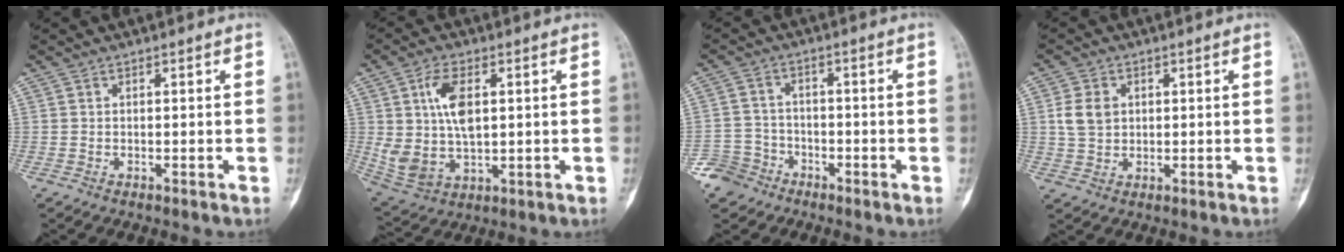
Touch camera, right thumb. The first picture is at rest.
{"total": 11.8, "force": [2.4, 6.6, 9.4], "torque": [-0.184, -0.007, 0.058]}
{"total": 6.1, "force": [-4.2, 4.5, 0.2], "torque": [0.016, 0.025, -0.084]}
{"total": 5.1, "force": [1.0, 4.0, 3.0], "torque": [-0.051, 0.000, 0.022]}